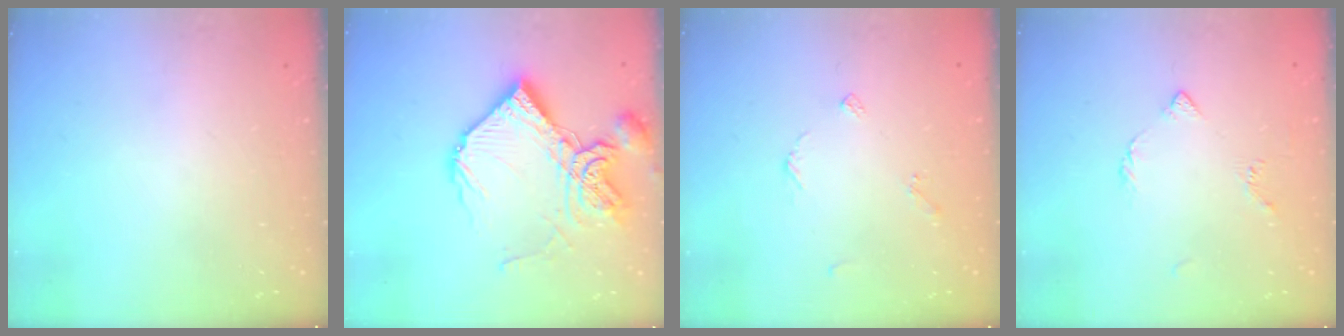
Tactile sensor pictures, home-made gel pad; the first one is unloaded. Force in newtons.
{"total": 17.5, "press": 17.4, "slide": 1.8}
{"total": 3.5, "press": 3.5, "slide": 0.3}
{"total": 4.0, "press": 3.9, "slide": 0.8}